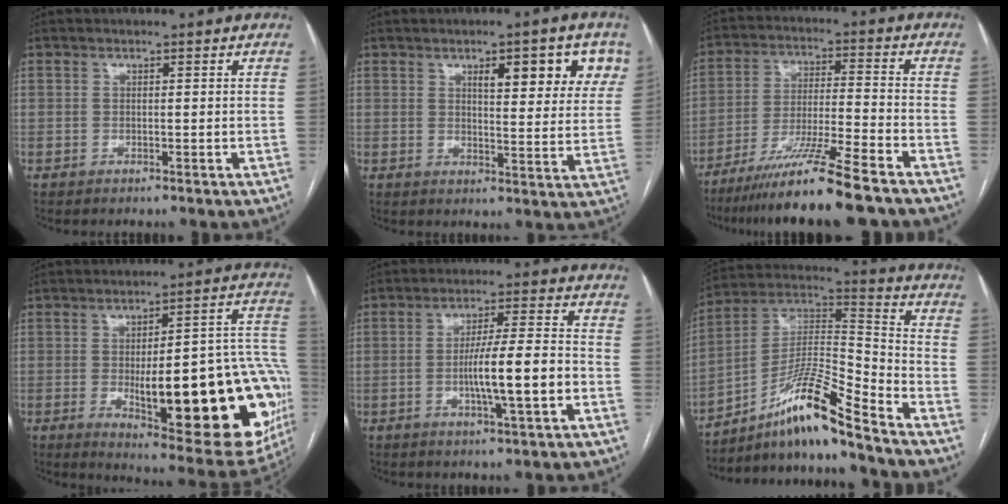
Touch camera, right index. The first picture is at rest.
{"total": 10.1, "force": [4.9, 2.7, 8.4], "torque": [-0.100, 0.006, 0.063]}
{"total": 14.3, "force": [-11.2, -1.0, 8.9], "torque": [-0.156, -0.030, -0.190]}
{"total": 29.1, "force": [-6.0, 7.3, 27.5], "torque": [-0.271, 0.010, -0.064]}
{"total": 9.8, "force": [-2.4, 0.4, 9.5], "torque": [-0.160, 0.005, -0.041]}
{"total": 14.0, "force": [-10.6, -0.4, 9.1], "torque": [-0.170, 0.017, -0.190]}